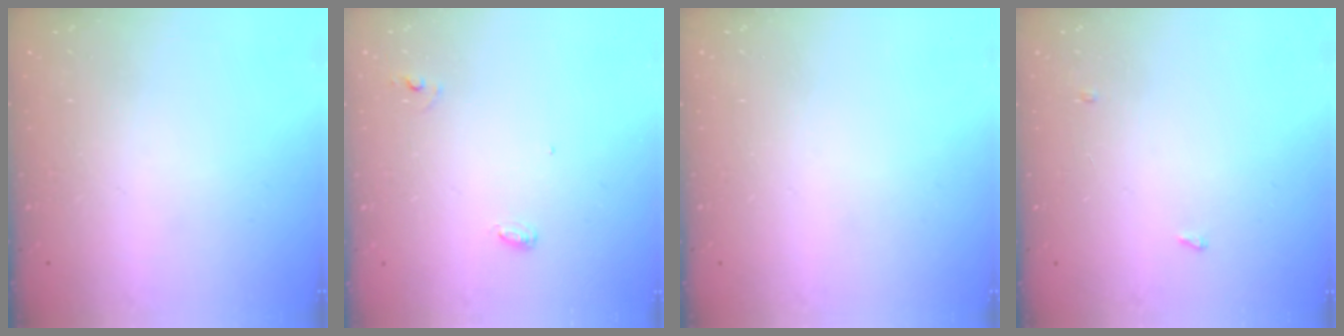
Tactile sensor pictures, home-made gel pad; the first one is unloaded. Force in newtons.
{"total": 4.5, "press": 4.5, "slide": 0.4}
{"total": 0.0}
{"total": 6.9, "press": 2.8, "slide": 6.3}